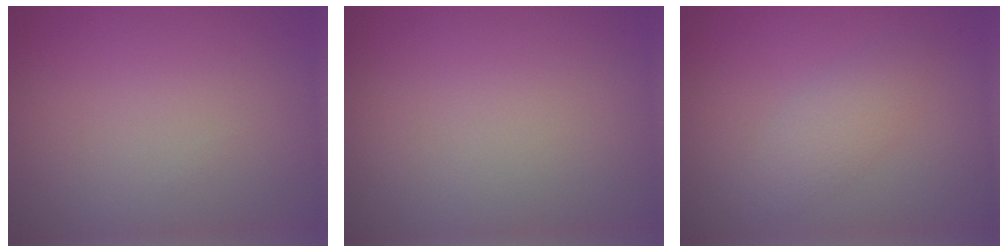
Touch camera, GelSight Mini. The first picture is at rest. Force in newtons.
{"total": 0.0}
{"total": 2.2, "press": 2.2, "slide": 0.0}